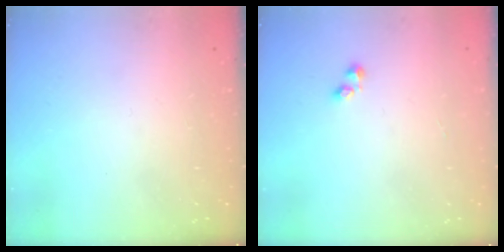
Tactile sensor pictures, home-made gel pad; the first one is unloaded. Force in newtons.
{"total": 1.6, "press": 1.5, "slide": 0.4}